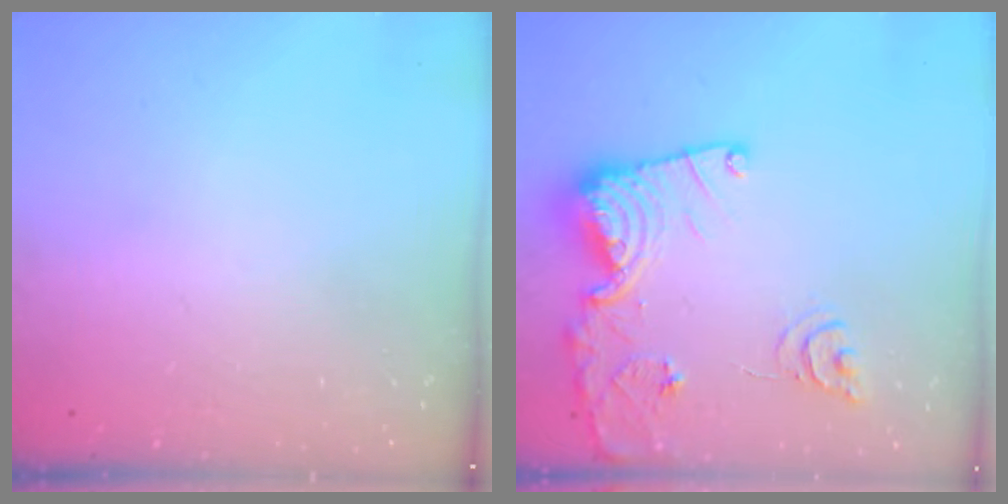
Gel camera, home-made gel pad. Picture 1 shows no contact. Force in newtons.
{"total": 18.1, "press": 18.0, "slide": 2.0}